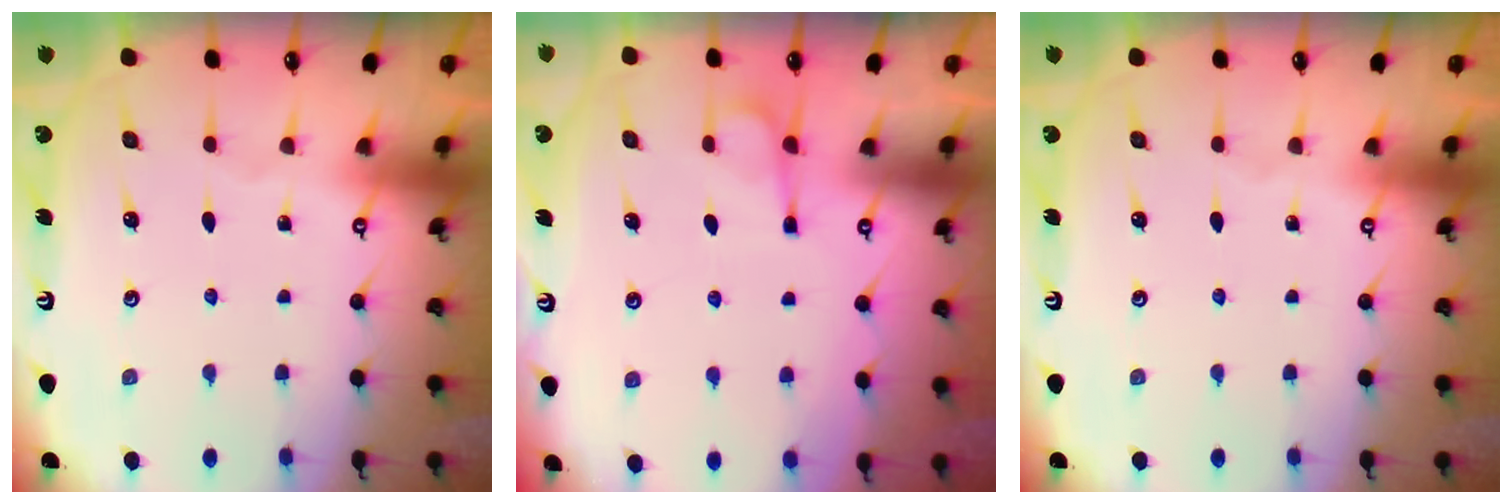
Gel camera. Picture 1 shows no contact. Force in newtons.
{"total": 1.1, "press": 0.0, "slide": 1.1}
{"total": 0.0}